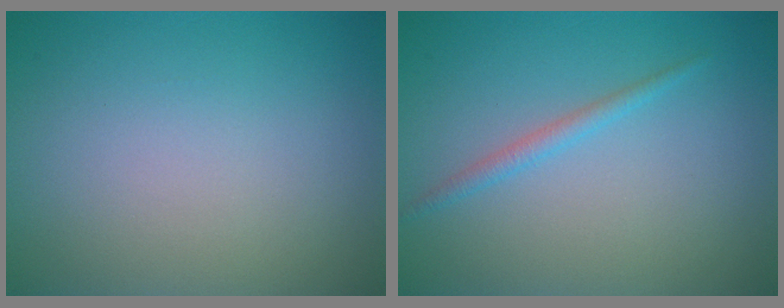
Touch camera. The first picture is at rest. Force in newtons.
{"total": 1.3, "press": 1.3, "slide": 0.1}